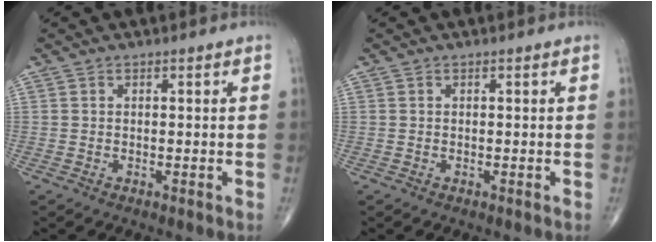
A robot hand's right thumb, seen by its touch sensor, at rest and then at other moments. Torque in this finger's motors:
{"motor_torque": [0.00, 0.00, -0.01, -0.02, 0.00]}